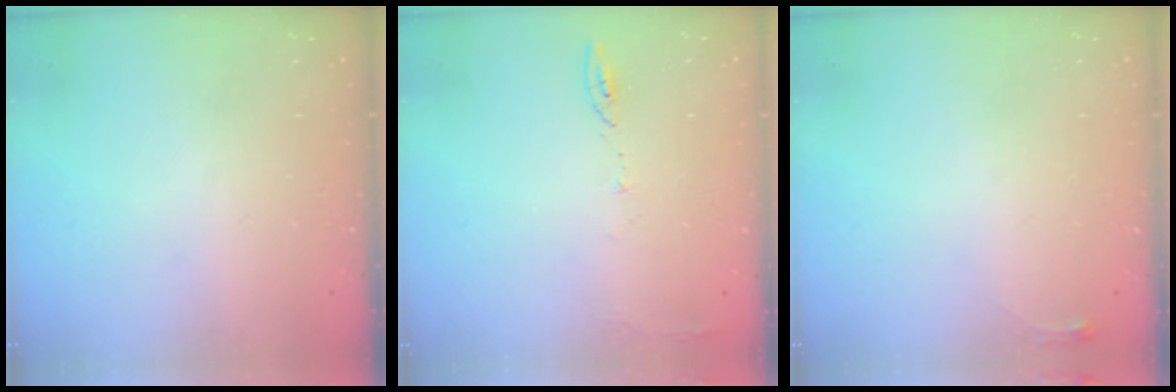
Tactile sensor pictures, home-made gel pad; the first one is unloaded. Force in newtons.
{"total": 5.8, "press": 5.7, "slide": 0.9}
{"total": 3.6, "press": 3.6, "slide": 0.5}